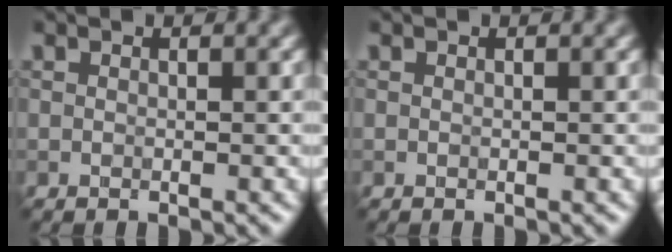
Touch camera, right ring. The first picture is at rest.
{"total": 0.0}